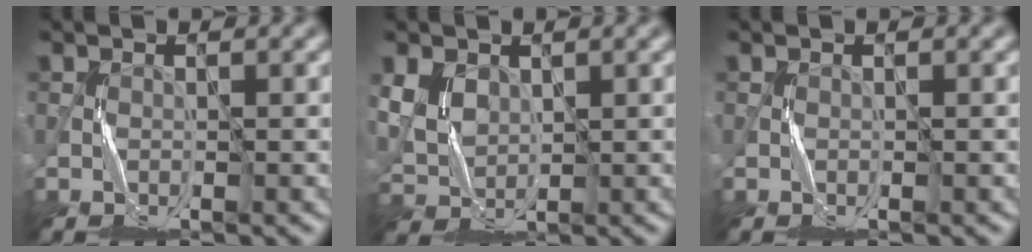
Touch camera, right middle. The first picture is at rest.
{"total": 3.8, "force": [1.5, 2.6, 2.3], "torque": [-0.060, -0.003, 0.030]}
{"total": 0.0}